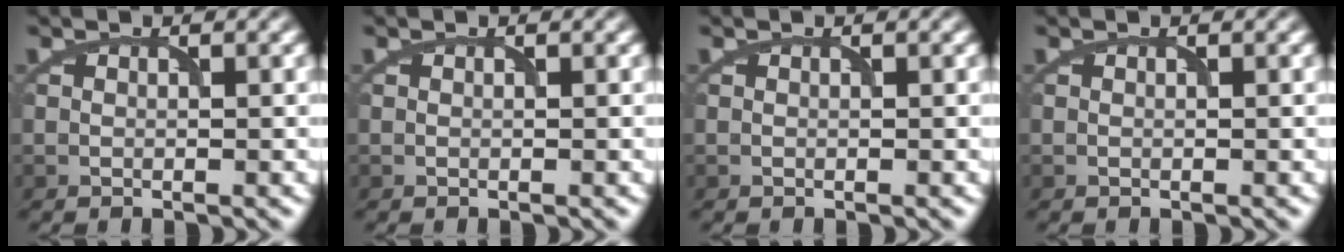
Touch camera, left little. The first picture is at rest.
{"total": 0.0}
{"total": 0.0}
{"total": 0.0}